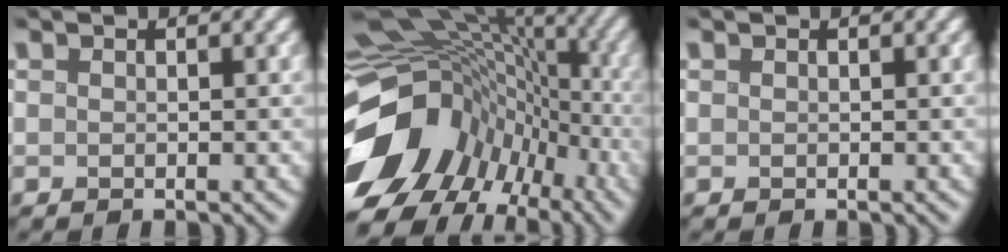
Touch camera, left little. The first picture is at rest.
{"total": 14.7, "force": [-5.0, 11.2, 8.1], "torque": [-0.170, 0.006, -0.083]}
{"total": 0.0}